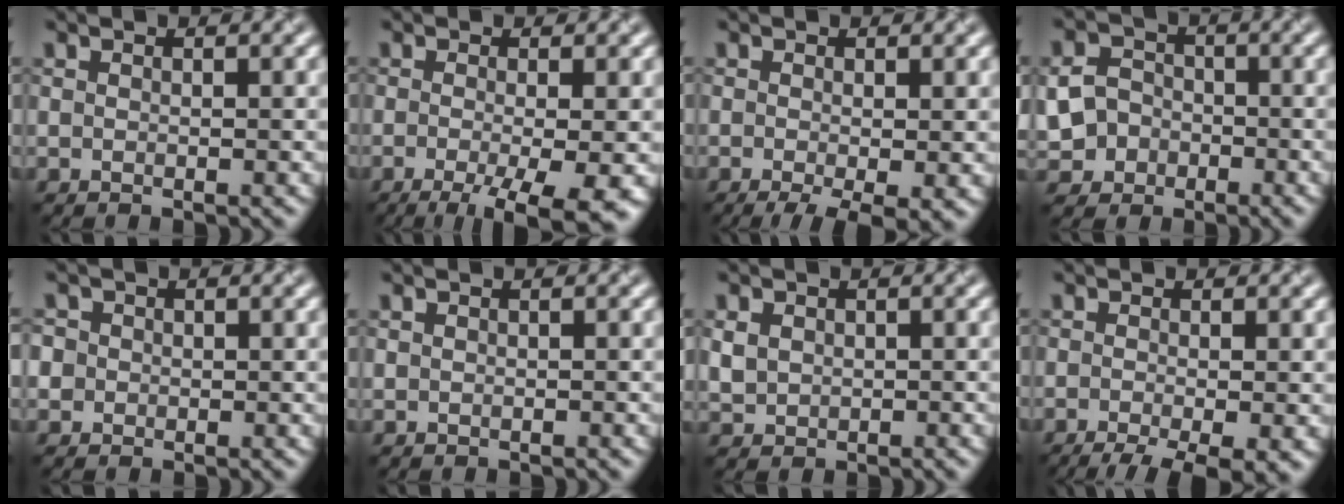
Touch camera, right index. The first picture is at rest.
{"total": 7.3, "force": [-3.2, 1.9, 6.3], "torque": [-0.086, -0.016, -0.042]}
{"total": 4.5, "force": [-2.0, 1.2, 3.8], "torque": [-0.059, -0.008, -0.031]}
{"total": 6.4, "force": [-2.4, 5.6, 1.9], "torque": [-0.028, -0.014, -0.058]}
{"total": 3.1, "force": [0.7, 2.9, 1.0], "torque": [-0.007, 0.019, -0.008]}
{"total": 0.0}
{"total": 2.0, "force": [0.2, 1.8, 0.8], "torque": [-0.018, -0.002, 0.006]}
{"total": 5.8, "force": [-3.3, 1.5, 4.5], "torque": [-0.069, -0.011, -0.053]}